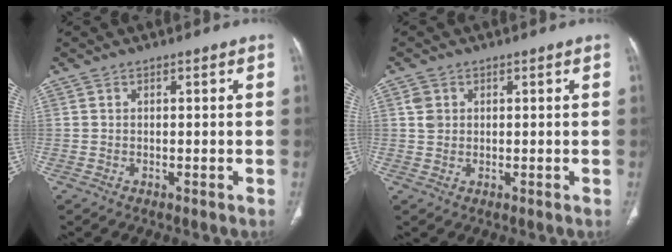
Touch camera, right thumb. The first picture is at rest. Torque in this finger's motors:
{"motor_torque": [0.14, 0.06, 0.04, 0.62, -0.02]}